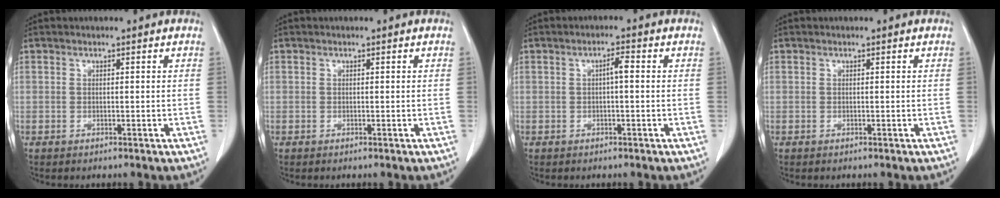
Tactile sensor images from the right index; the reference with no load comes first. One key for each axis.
{"total": 0.0}
{"total": 1.9, "fx": 0.1, "fy": 0.3, "fz": 1.9, "tx": -0.032, "ty": 0.004, "tz": 0.001}
{"total": 0.0}